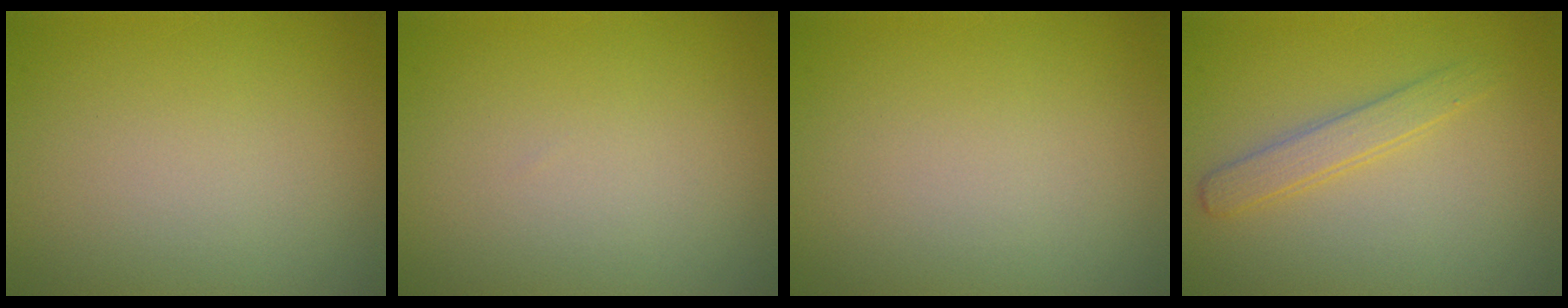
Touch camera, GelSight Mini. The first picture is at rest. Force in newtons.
{"total": 0.0}
{"total": 0.0}
{"total": 1.9, "press": 1.9, "slide": 0.1}